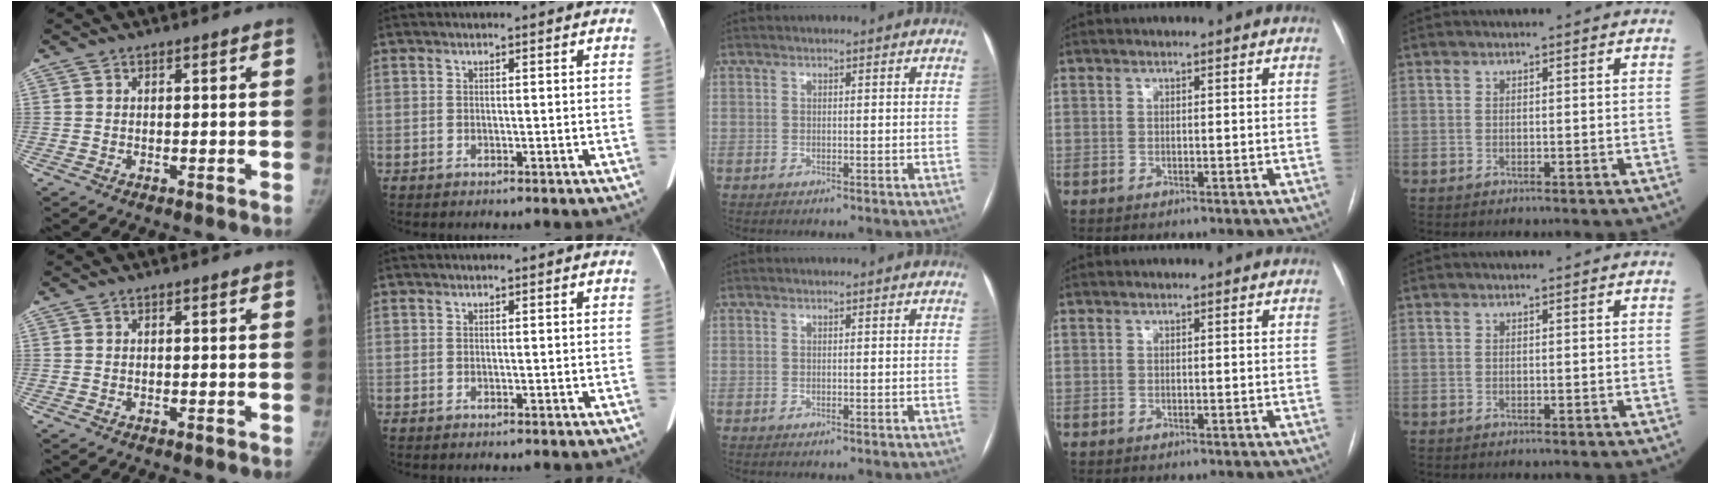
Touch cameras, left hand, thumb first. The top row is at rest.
{}